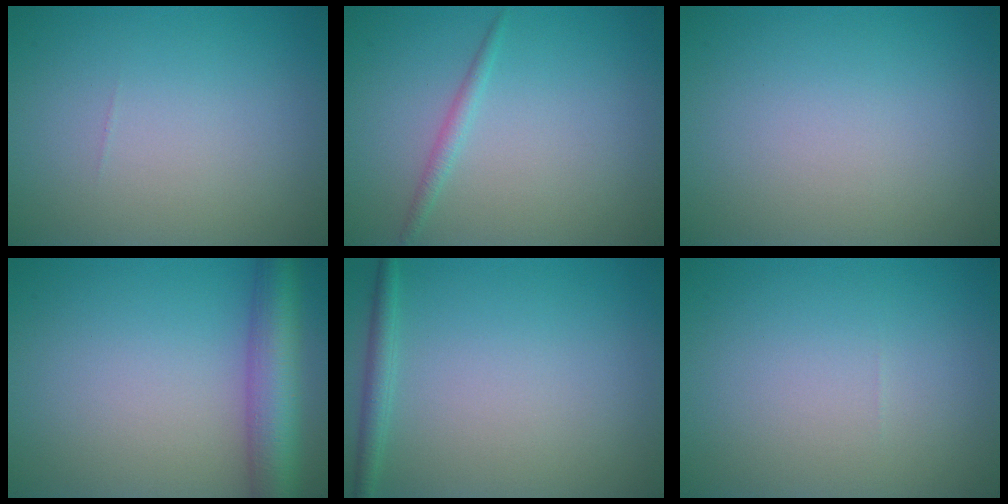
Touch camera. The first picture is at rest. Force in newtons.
{"total": 1.1, "press": 1.1, "slide": 0.0}
{"total": 0.0}
{"total": 6.6, "press": 6.6, "slide": 0.3}
{"total": 1.5, "press": 1.5, "slide": 0.1}
{"total": 0.0}